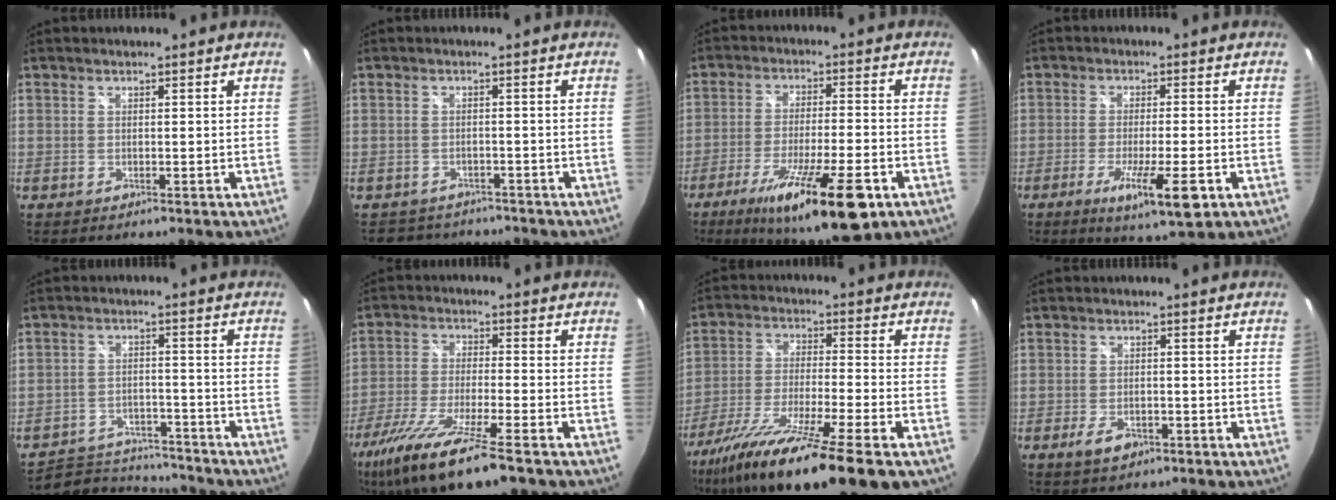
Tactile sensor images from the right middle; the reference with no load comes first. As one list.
[{"total": 6.0, "force": [-5.1, 3.0, 1.0], "torque": [-0.024, 0.001, -0.071]}, {"total": 18.6, "force": [-10.3, 3.6, 15.0], "torque": [-0.267, -0.047, -0.166]}, {"total": 11.9, "force": [-5.0, 1.4, 10.7], "torque": [-0.201, -0.037, -0.081]}, {"total": 9.7, "force": [-9.0, 3.5, 1.2], "torque": [-0.042, 0.022, -0.129]}, {"total": 16.4, "force": [-11.2, 2.4, 11.8], "torque": [-0.245, -0.053, -0.202]}, {"total": 20.5, "force": [-14.1, 1.3, 14.9], "torque": [-0.277, -0.064, -0.245]}, {"total": 4.0, "force": [-2.1, 2.2, 2.5], "torque": [-0.058, -0.006, -0.035]}]